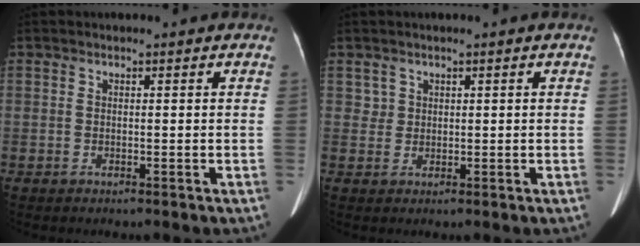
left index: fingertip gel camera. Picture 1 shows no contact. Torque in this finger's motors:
{"motor_torque": [-0.08, -0.13, -0.02, 0.00]}